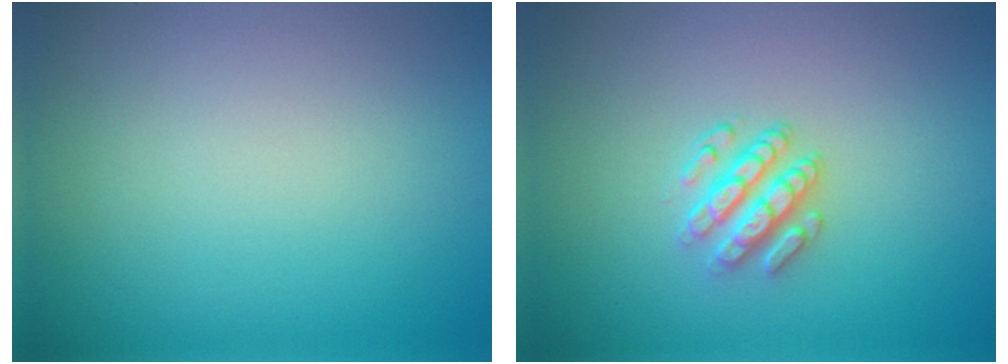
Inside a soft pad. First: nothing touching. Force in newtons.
{"total": 2.9, "press": 2.4, "slide": 1.6}